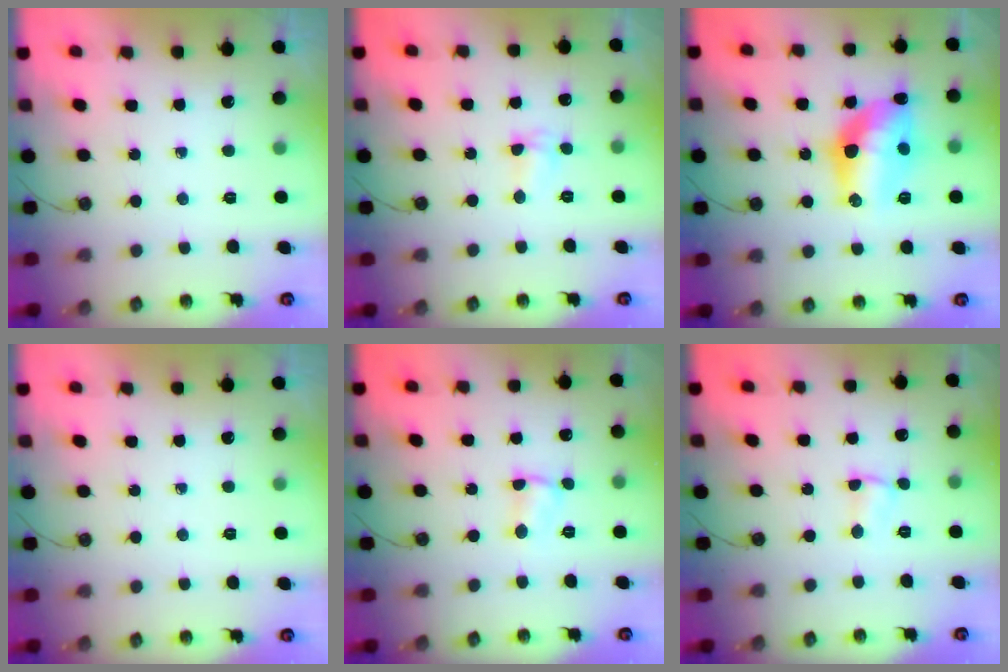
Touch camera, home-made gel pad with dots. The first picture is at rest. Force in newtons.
{"total": 5.8, "press": 4.7, "slide": 3.4}
{"total": 14.9, "press": 14.3, "slide": 4.1}
{"total": 0.0}
{"total": 2.3, "press": 2.3, "slide": 0.3}
{"total": 3.0, "press": 1.3, "slide": 2.7}